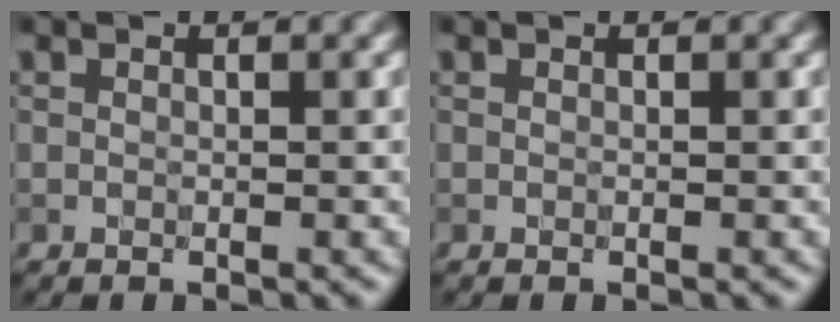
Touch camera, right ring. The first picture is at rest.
{"total": 0.0}